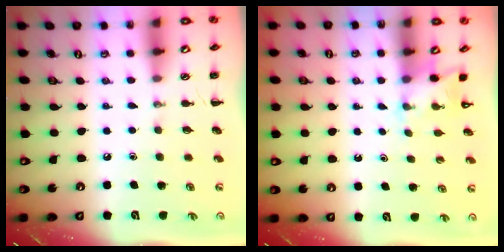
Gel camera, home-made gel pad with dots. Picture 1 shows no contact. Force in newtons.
{"total": 3.1, "press": 3.0, "slide": 0.8}